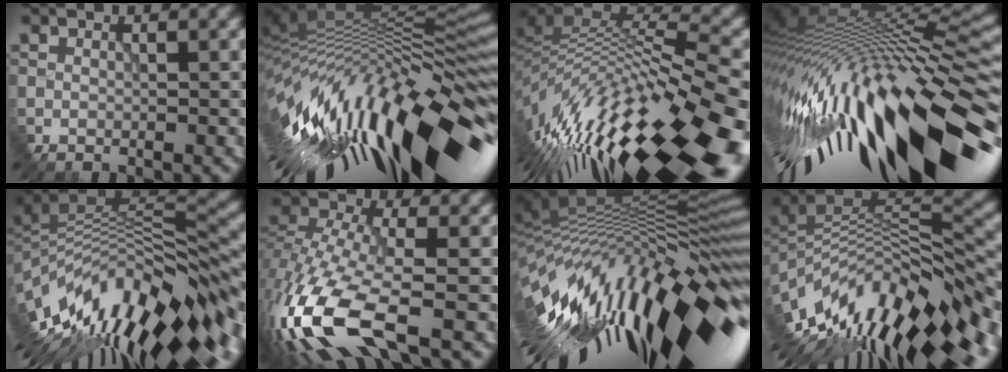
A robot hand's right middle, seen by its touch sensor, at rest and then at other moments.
{"total": 16.3, "force": [-4.8, 5.1, 14.7], "torque": [-0.234, 0.007, -0.081]}
{"total": 14.9, "force": [-5.7, 5.5, 12.6], "torque": [-0.232, 0.009, -0.088]}
{"total": 16.7, "force": [-3.4, 5.8, 15.3], "torque": [-0.272, -0.005, -0.057]}
{"total": 13.7, "force": [-4.4, 5.5, 11.8], "torque": [-0.220, 0.016, -0.066]}
{"total": 12.5, "force": [-6.5, 4.8, 9.5], "torque": [-0.245, -0.026, -0.122]}
{"total": 16.5, "force": [-4.0, 5.3, 15.1], "torque": [-0.241, 0.006, -0.071]}
{"total": 14.1, "force": [-5.9, 6.0, 11.3], "torque": [-0.224, 0.012, -0.093]}